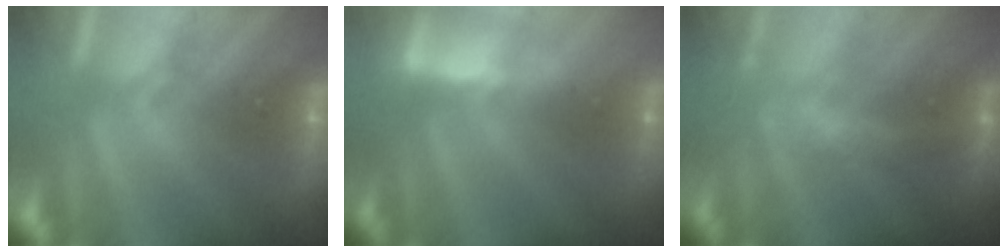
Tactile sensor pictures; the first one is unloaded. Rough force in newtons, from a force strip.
{"total": 2.9}
{"total": 2.0}